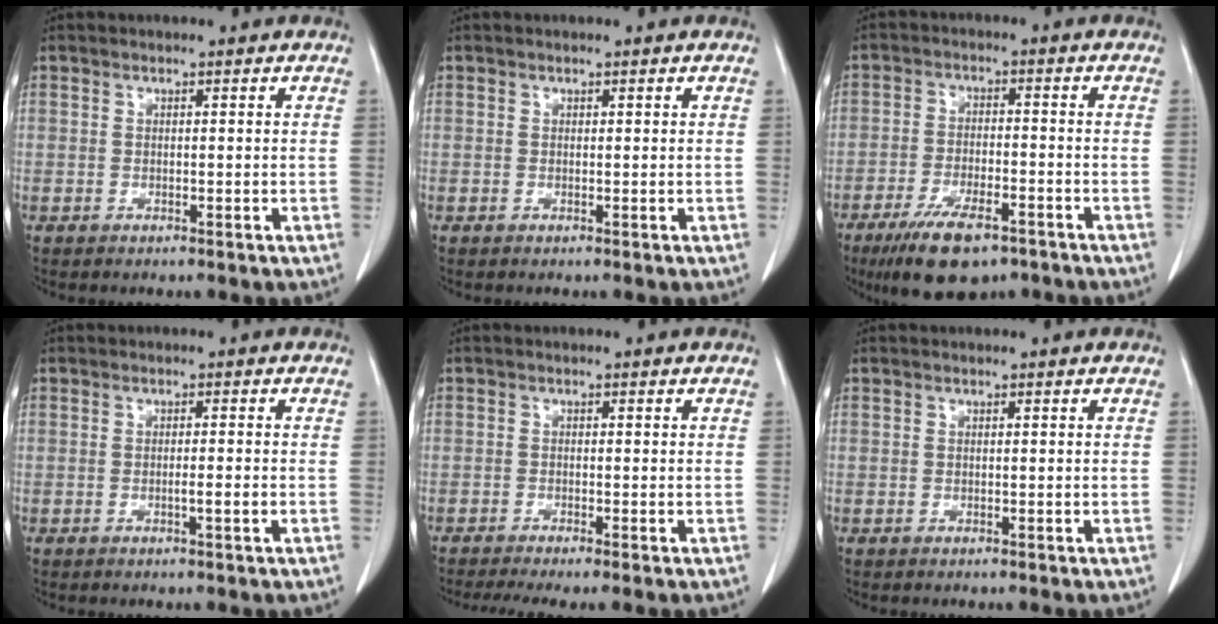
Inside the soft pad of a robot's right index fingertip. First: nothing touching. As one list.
[{"total": 0.0}, {"total": 10.3, "force": [-7.0, 3.3, 6.8], "torque": [-0.122, -0.014, -0.115]}, {"total": 1.7, "force": [-0.6, -0.1, 1.6], "torque": [-0.028, -0.001, -0.010]}, {"total": 4.3, "force": [-3.3, 0.2, 2.8], "torque": [-0.044, -0.009, -0.056]}, {"total": 0.0}]